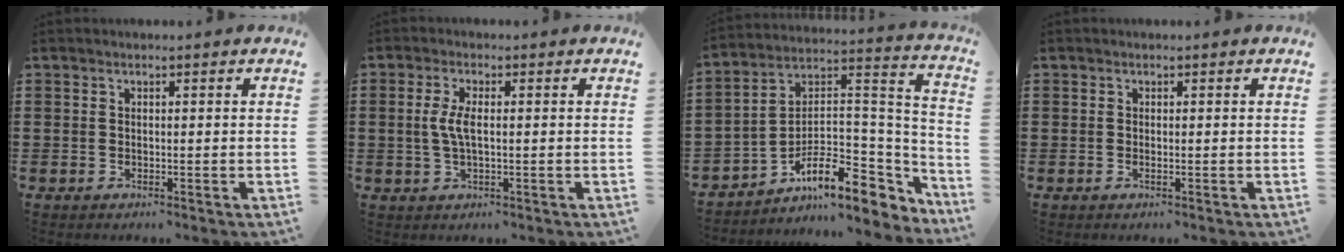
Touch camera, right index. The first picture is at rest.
{"total": 3.8, "force": [0.1, 1.2, 3.6], "torque": [-0.089, -0.006, -0.008]}
{"total": 12.0, "force": [-7.1, 5.6, 7.9], "torque": [-0.119, 0.004, -0.128]}
{"total": 0.5, "force": [-0.1, -0.2, 0.4], "torque": [-0.009, -0.006, -0.001]}